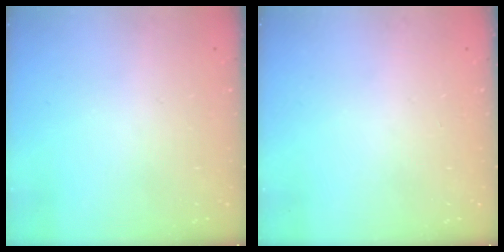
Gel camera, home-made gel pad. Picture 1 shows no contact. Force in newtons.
{"total": 0.0}